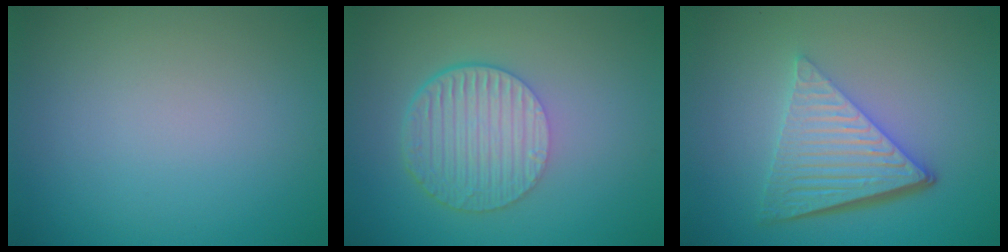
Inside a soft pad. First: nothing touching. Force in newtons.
{"total": 6.1, "press": 4.1, "slide": 4.5}
{"total": 6.6, "press": 4.3, "slide": 4.9}